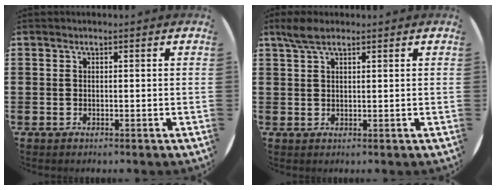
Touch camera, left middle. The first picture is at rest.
{"total": 2.8, "force": [2.1, 0.8, 1.7], "torque": [-0.037, 0.006, 0.037]}